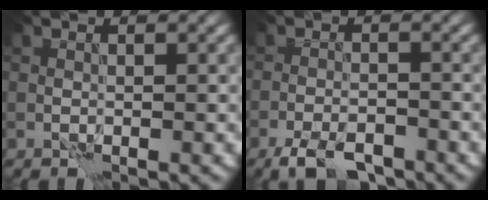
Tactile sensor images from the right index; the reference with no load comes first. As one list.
[{"total": 4.4, "force": [-3.4, 1.4, 2.4], "torque": [-0.036, -0.007, -0.062]}]